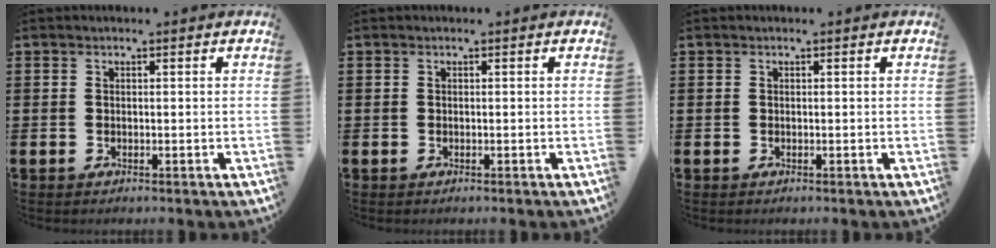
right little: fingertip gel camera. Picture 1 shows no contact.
{"total": 0.0}
{"total": 0.0}